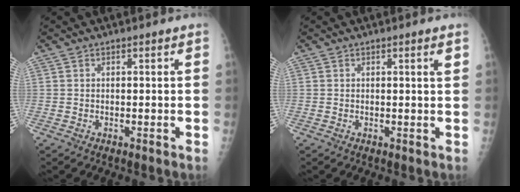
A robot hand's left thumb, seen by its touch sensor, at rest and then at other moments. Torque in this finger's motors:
{"motor_torque": [-0.05, -0.05, -0.20, 0.09, 0.00]}